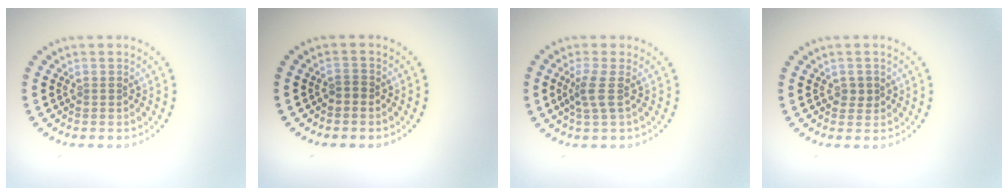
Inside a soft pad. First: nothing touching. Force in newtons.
{"total": 0.8, "press": 0.7, "slide": 0.4}
{"total": 2.0, "press": 1.5, "slide": 1.3}
{"total": 1.1, "press": 1.0, "slide": 0.3}